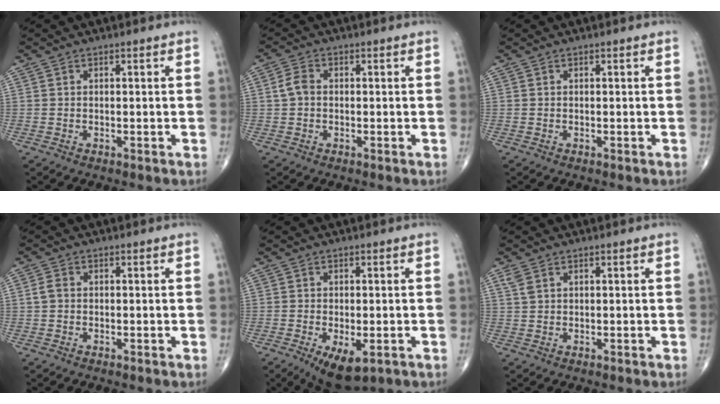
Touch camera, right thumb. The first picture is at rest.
{"total": 3.0, "force": [0.0, 2.1, 2.1], "torque": [-0.042, 0.008, -0.004]}
{"total": 0.0}
{"total": 1.9, "force": [0.0, 1.4, 1.2], "torque": [-0.023, 0.005, -0.001]}
{"total": 7.4, "force": [-3.1, 3.5, 5.8], "torque": [-0.089, -0.011, -0.042]}
{"total": 1.9, "force": [1.1, 1.1, 1.2], "torque": [-0.029, 0.007, 0.030]}